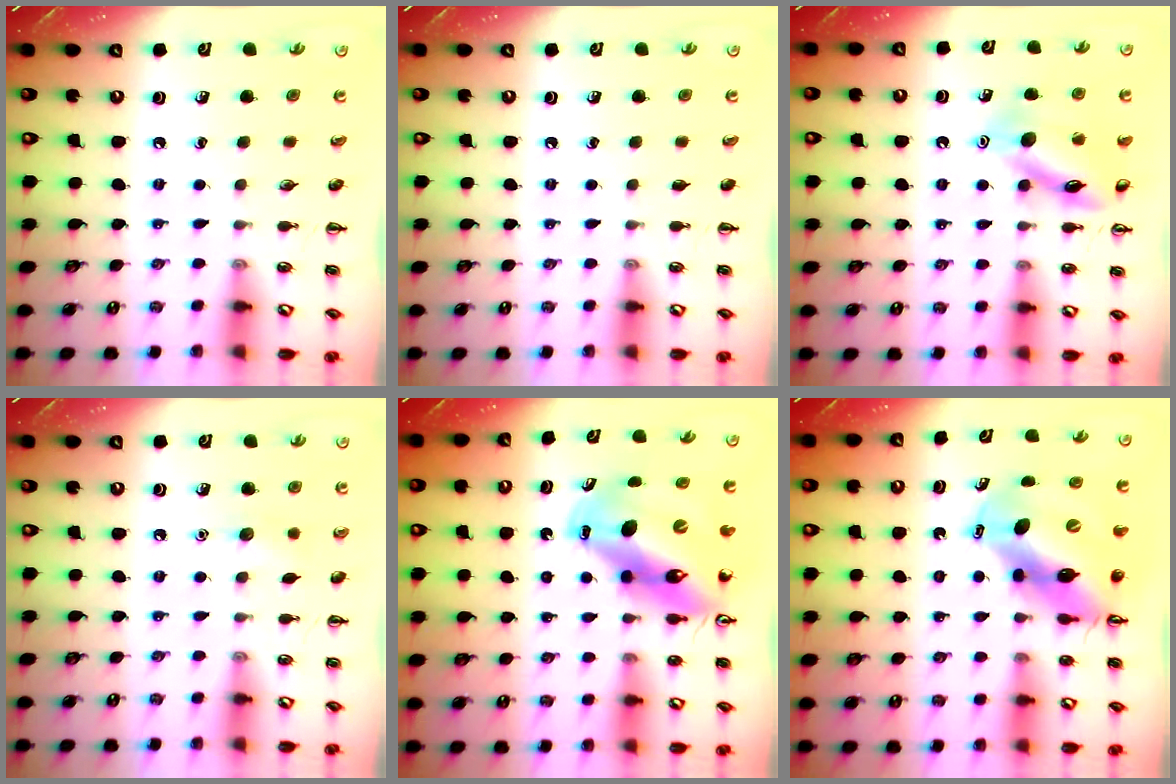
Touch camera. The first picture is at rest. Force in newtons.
{"total": 0.0}
{"total": 13.4, "press": 13.4, "slide": 1.1}
{"total": 4.9, "press": 4.7, "slide": 1.4}
{"total": 15.2, "press": 14.4, "slide": 4.7}
{"total": 10.9, "press": 10.7, "slide": 2.5}